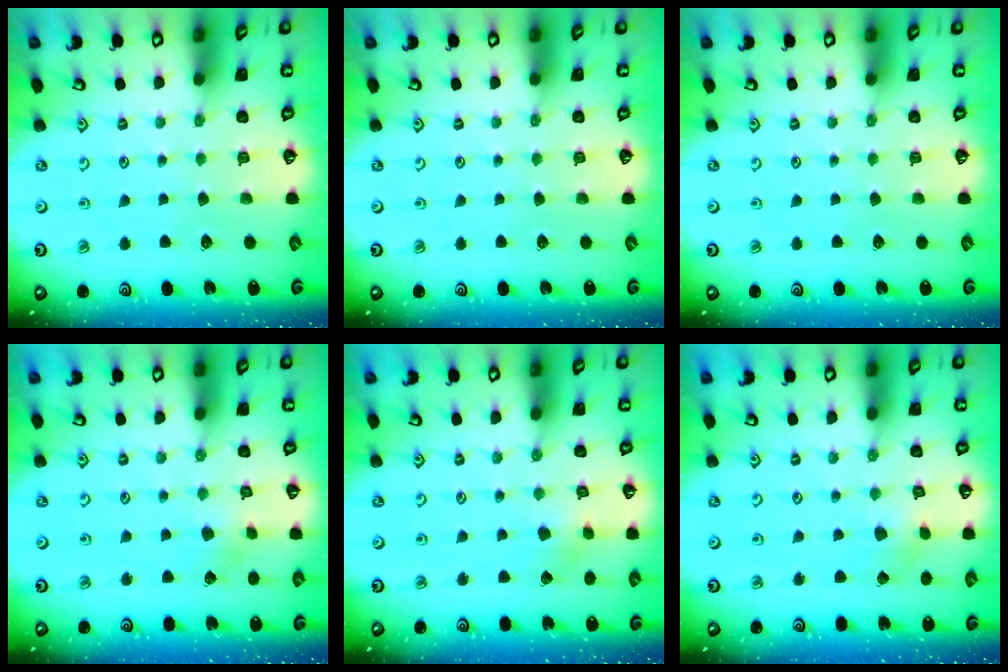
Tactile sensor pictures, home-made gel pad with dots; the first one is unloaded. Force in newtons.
{"total": 0.0}
{"total": 0.0}
{"total": 2.4, "press": 2.4, "slide": 0.3}
{"total": 3.3, "press": 3.3, "slide": 0.2}
{"total": 2.2, "press": 2.2, "slide": 0.2}